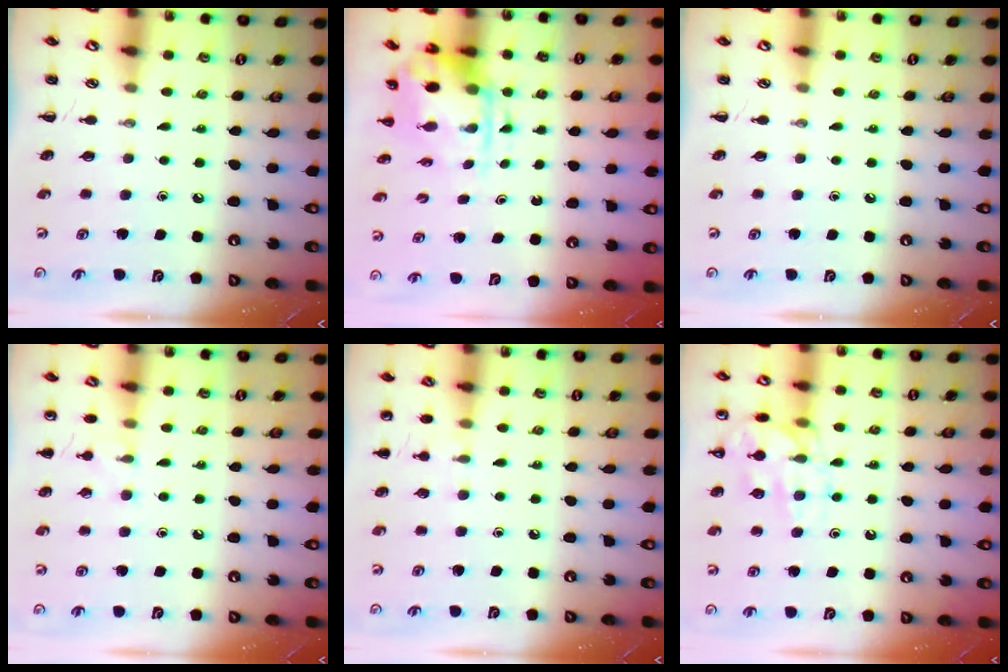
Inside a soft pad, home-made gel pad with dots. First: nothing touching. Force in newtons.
{"total": 4.0, "press": 3.8, "slide": 1.1}
{"total": 0.0}
{"total": 7.1, "press": 6.8, "slide": 2.0}
{"total": 6.8, "press": 6.6, "slide": 1.8}
{"total": 13.4, "press": 13.4, "slide": 1.3}